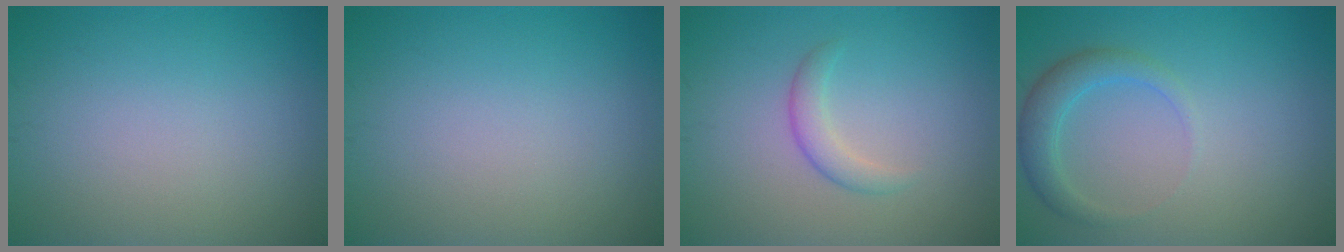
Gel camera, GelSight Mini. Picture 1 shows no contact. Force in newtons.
{"total": 0.0}
{"total": 1.8, "press": 1.8, "slide": 0.1}
{"total": 2.6, "press": 2.6, "slide": 0.0}